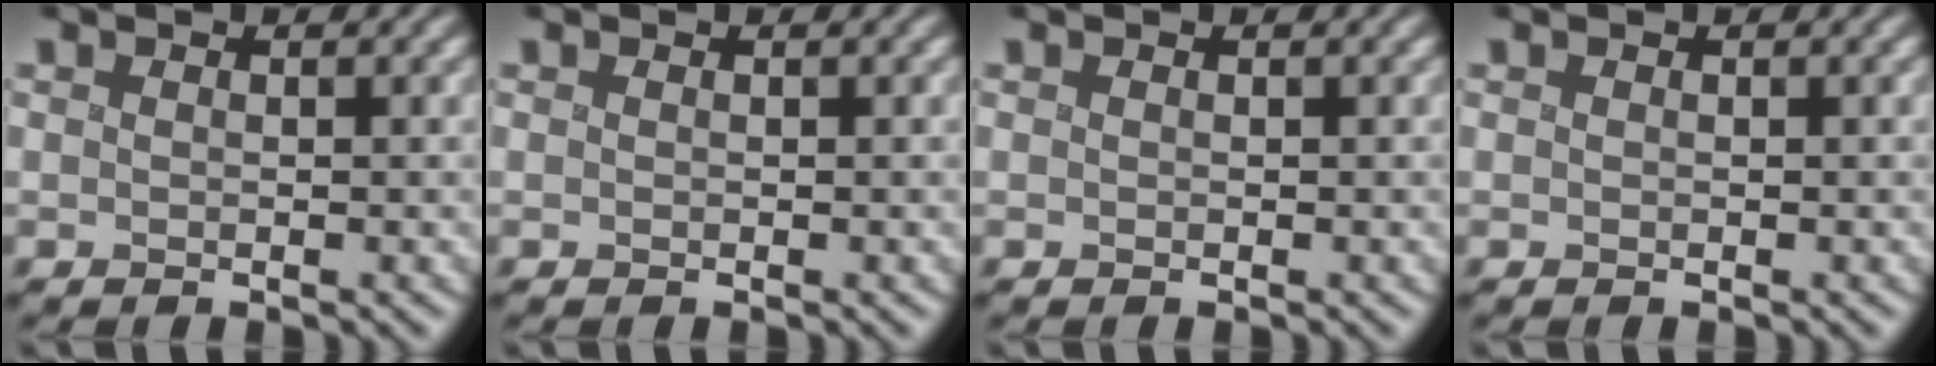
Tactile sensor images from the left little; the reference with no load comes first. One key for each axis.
{"total": 0.0}
{"total": 0.0}
{"total": 0.0}